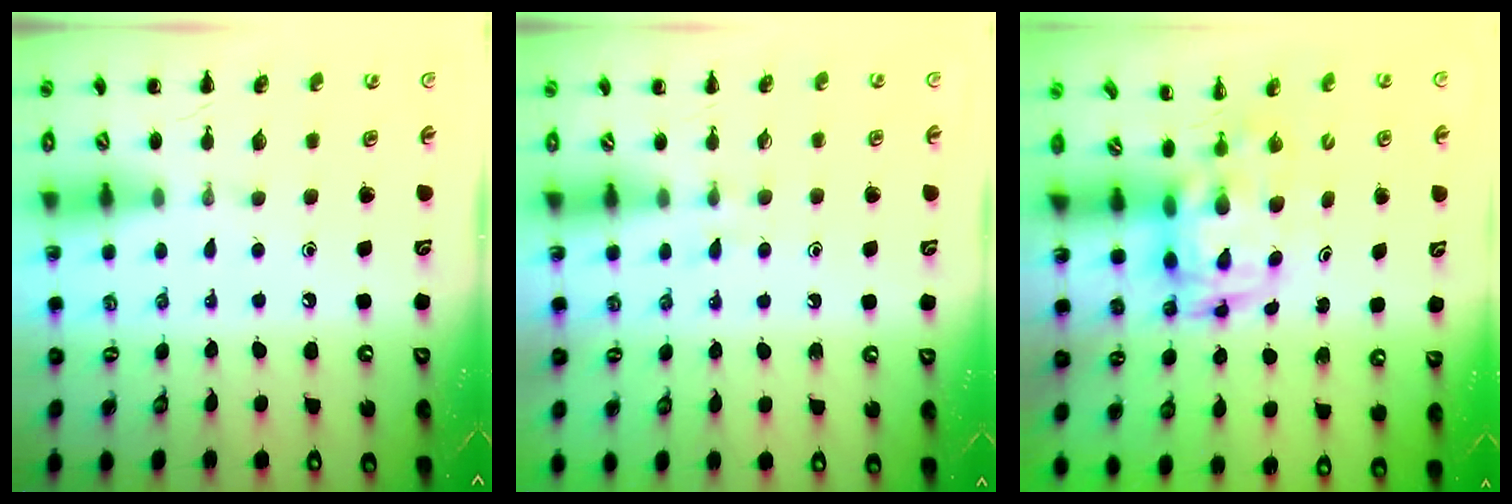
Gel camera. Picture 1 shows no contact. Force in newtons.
{"total": 2.9, "press": 2.7, "slide": 1.2}
{"total": 3.1, "press": 3.0, "slide": 0.7}